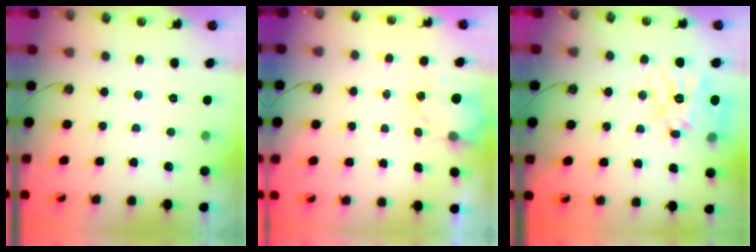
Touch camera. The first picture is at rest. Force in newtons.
{"total": 2.6, "press": 2.6, "slide": 0.4}
{"total": 16.2, "press": 16.2, "slide": 1.3}